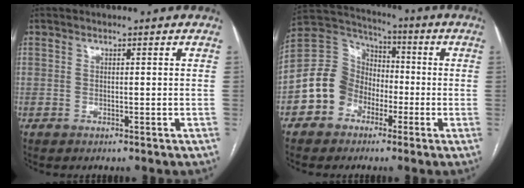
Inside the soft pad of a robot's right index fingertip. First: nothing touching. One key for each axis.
{"total": 10.6, "fx": -3.9, "fy": 9.1, "fz": 3.7, "tx": -0.088, "ty": 0.042, "tz": -0.069}